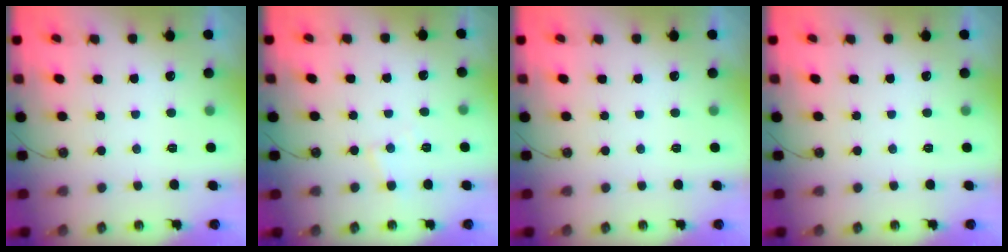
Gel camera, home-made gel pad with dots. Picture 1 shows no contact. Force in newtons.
{"total": 5.5, "press": 5.5, "slide": 0.4}
{"total": 0.0}
{"total": 0.0}